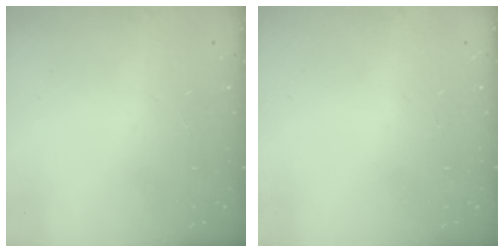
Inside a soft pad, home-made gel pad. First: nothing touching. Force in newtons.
{"total": 0.9, "press": 0.9, "slide": 0.0}